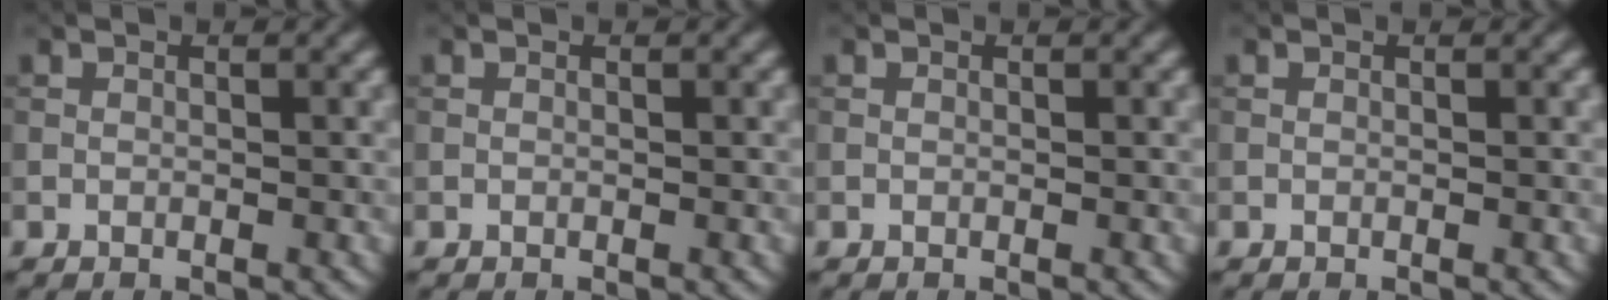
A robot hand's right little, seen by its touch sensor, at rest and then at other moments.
{"total": 0.0}
{"total": 0.0}
{"total": 0.0}